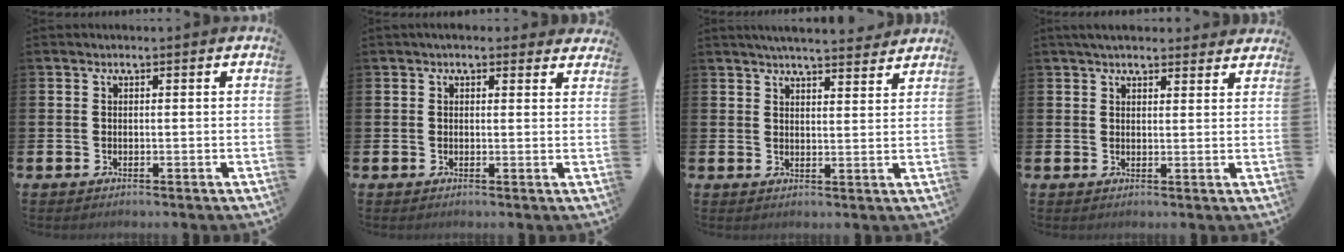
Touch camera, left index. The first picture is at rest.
{"total": 2.1, "force": [1.9, 0.7, 0.3], "torque": [-0.001, -0.004, 0.033]}
{"total": 4.9, "force": [4.8, 0.1, 1.0], "torque": [-0.016, -0.026, 0.083]}
{"total": 3.5, "force": [3.3, 0.9, 0.8], "torque": [-0.022, -0.009, 0.061]}